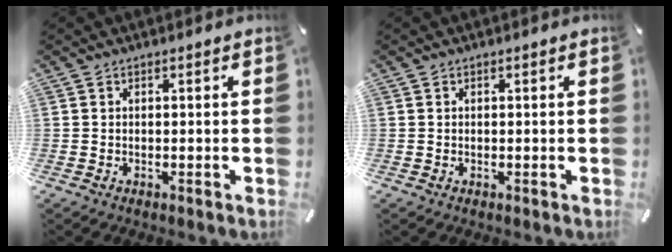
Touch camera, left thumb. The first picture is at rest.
{"total": 0.0}